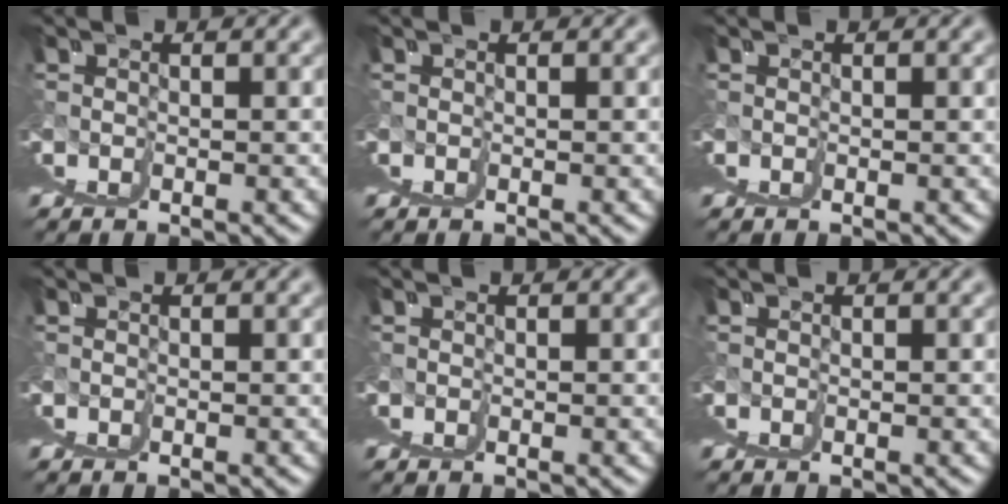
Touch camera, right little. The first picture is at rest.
{"total": 0.0}
{"total": 0.0}
{"total": 0.0}
{"total": 0.0}
{"total": 0.0}